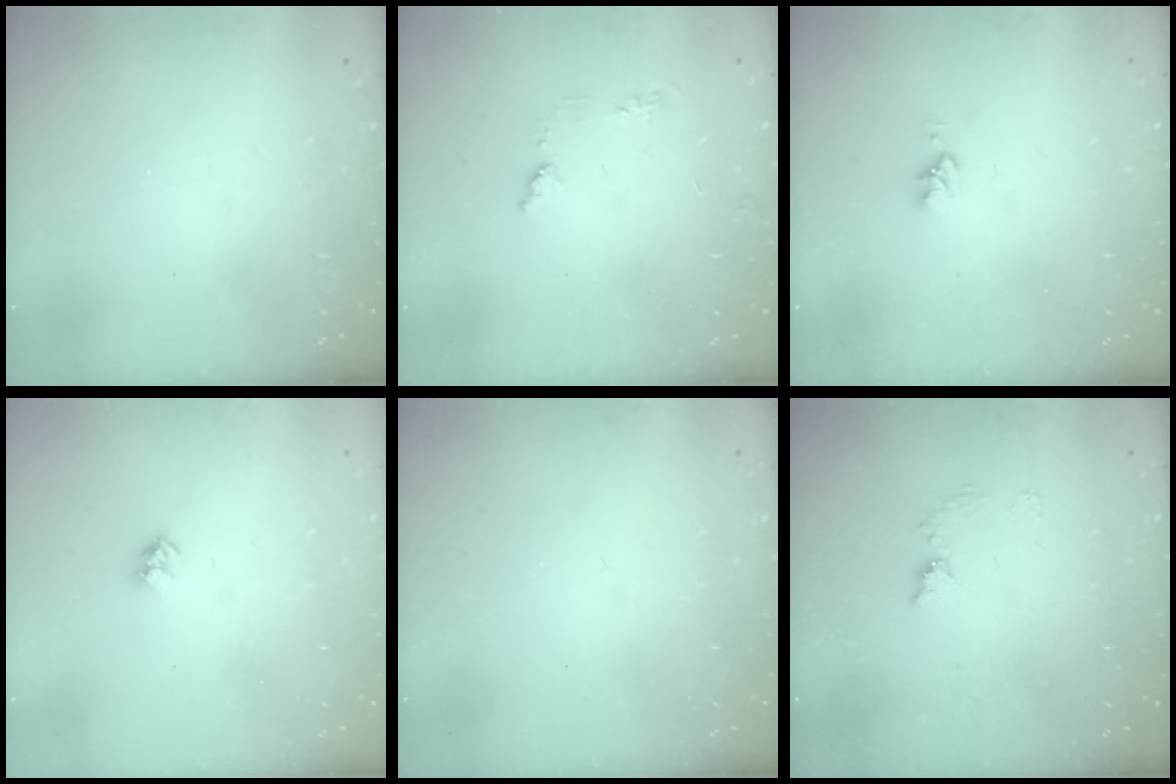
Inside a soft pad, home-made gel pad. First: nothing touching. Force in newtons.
{"total": 5.3, "press": 5.2, "slide": 0.6}
{"total": 3.0, "press": 3.0, "slide": 0.4}
{"total": 2.4, "press": 2.4, "slide": 0.2}
{"total": 0.0}
{"total": 6.4, "press": 6.4, "slide": 0.7}